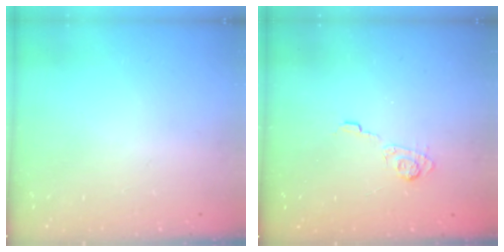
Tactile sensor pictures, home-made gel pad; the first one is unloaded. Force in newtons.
{"total": 4.2, "press": 3.8, "slide": 1.6}